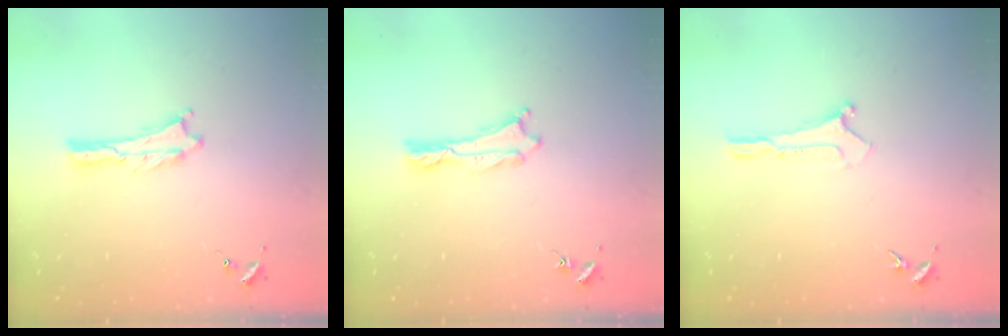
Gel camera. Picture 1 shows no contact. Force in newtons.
{"total": 0.0}
{"total": 0.0}